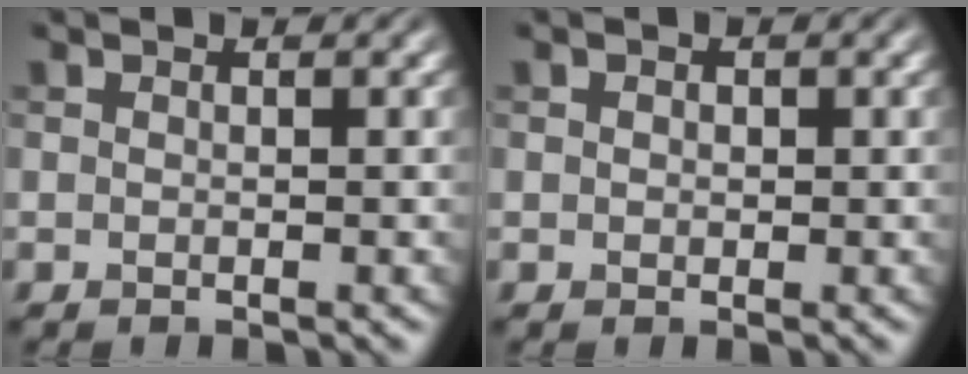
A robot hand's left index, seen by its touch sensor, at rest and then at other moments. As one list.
[{"total": 0.6, "force": [0.1, 0.6, 0.2], "torque": [-0.004, -0.002, 0.000]}]